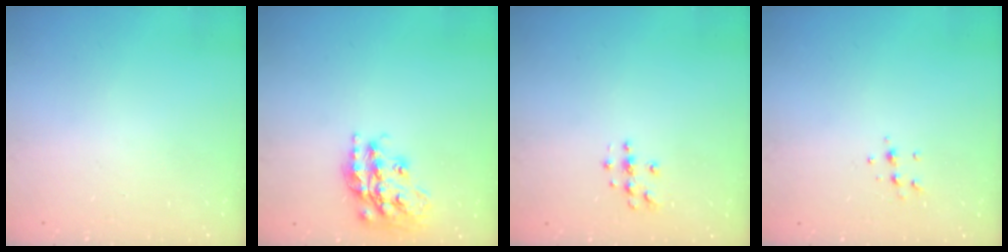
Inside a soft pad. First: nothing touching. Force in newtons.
{"total": 18.3, "press": 18.3, "slide": 1.0}
{"total": 3.8, "press": 3.8, "slide": 0.4}
{"total": 5.8, "press": 5.7, "slide": 1.2}